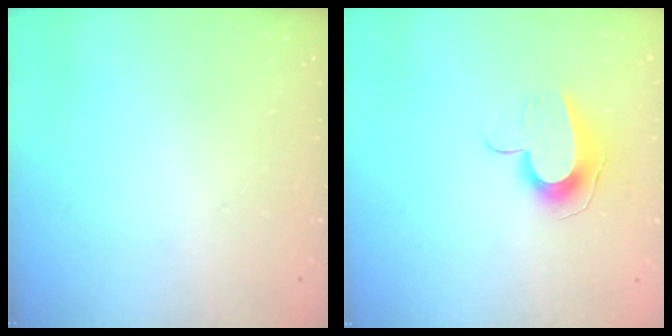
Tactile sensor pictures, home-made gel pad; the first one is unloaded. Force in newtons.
{"total": 9.4, "press": 9.4, "slide": 0.6}